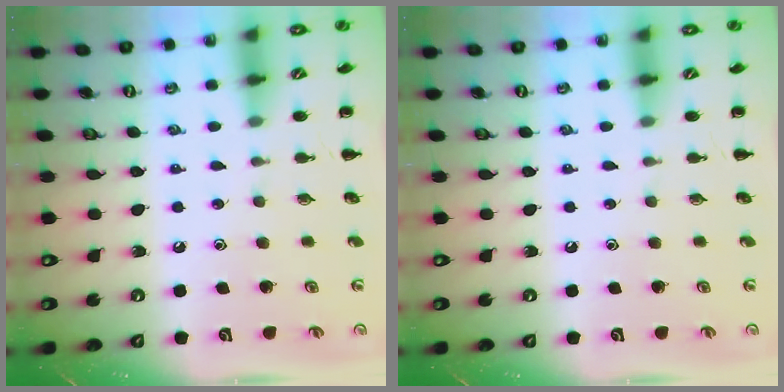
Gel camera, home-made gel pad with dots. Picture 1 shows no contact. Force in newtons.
{"total": 0.0}